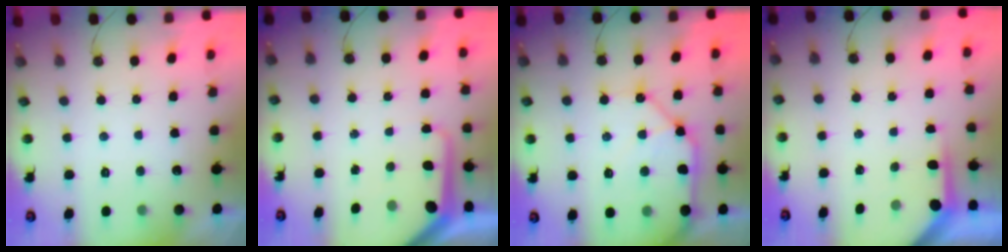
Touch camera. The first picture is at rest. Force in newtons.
{"total": 8.7, "press": 8.7, "slide": 0.8}
{"total": 13.8, "press": 13.7, "slide": 1.8}
{"total": 3.7, "press": 3.7, "slide": 0.3}